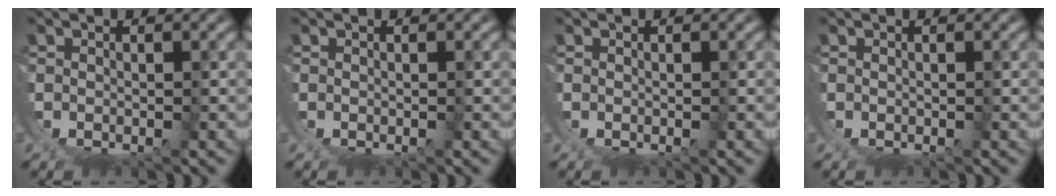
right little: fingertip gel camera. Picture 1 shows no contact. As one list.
[{"total": 0.0}, {"total": 0.0}, {"total": 0.0}]